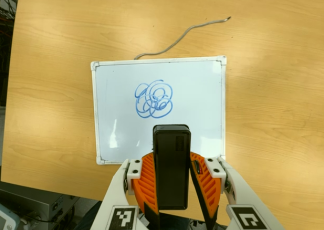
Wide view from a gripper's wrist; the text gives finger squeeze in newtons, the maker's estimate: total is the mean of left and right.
{"total": 5.0, "left": 4.5, "right": 5.5}